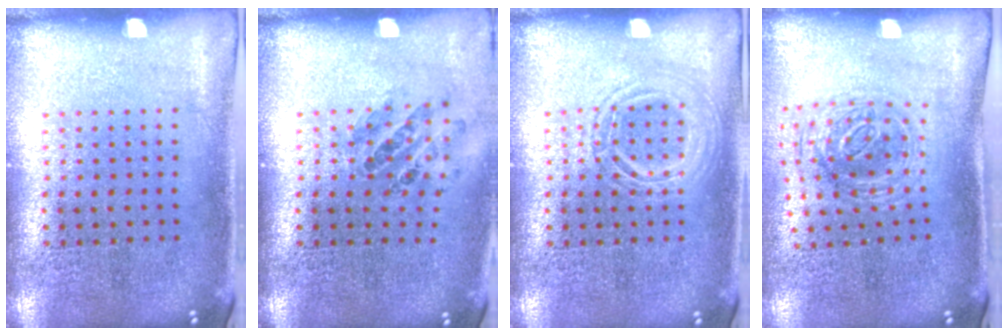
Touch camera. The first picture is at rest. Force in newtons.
{"total": 0.8, "press": 0.8, "slide": 0.0}
{"total": 2.0, "press": 2.0, "slide": 0.3}
{"total": 1.1, "press": 1.1, "slide": 0.3}